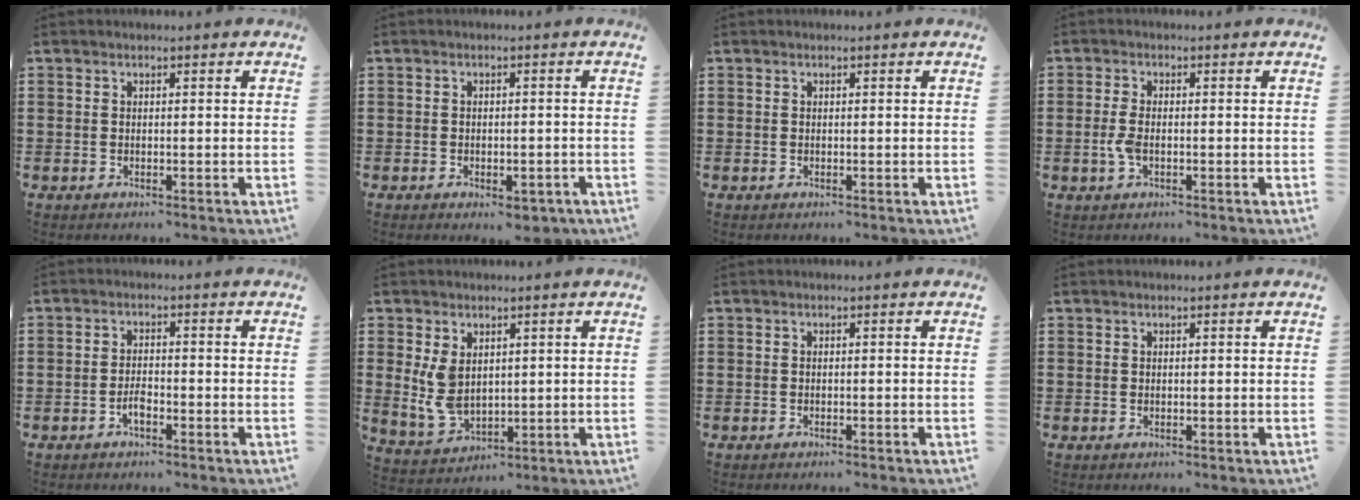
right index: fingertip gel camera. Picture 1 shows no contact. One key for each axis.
{"total": 2.3, "fx": -1.8, "fy": 0.6, "fz": 1.2, "tx": -0.022, "ty": 0.000, "tz": -0.035}
{"total": 0.0}
{"total": 2.9, "fx": -0.7, "fy": 1.2, "fz": 2.5, "tx": -0.070, "ty": -0.007, "tz": -0.019}
{"total": 2.3, "fx": -1.4, "fy": 0.9, "fz": 1.6, "tx": -0.032, "ty": 0.004, "tz": -0.028}
{"total": 5.6, "fx": 1.6, "fy": 3.8, "fz": 3.8, "tx": -0.101, "ty": -0.002, "tz": 0.028}
{"total": 0.6, "fx": -0.6, "fy": -0.2, "fz": 0.1, "tx": -0.004, "ty": -0.003, "tz": -0.012}
{"total": 0.0}